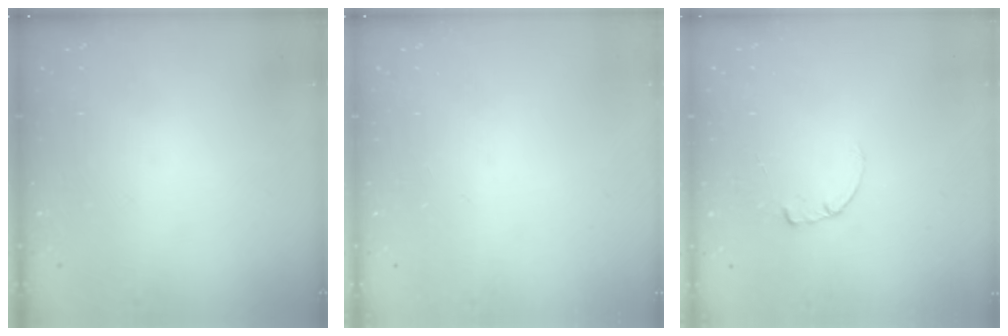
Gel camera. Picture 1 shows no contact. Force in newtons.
{"total": 0.0}
{"total": 0.6, "press": 0.5, "slide": 0.2}